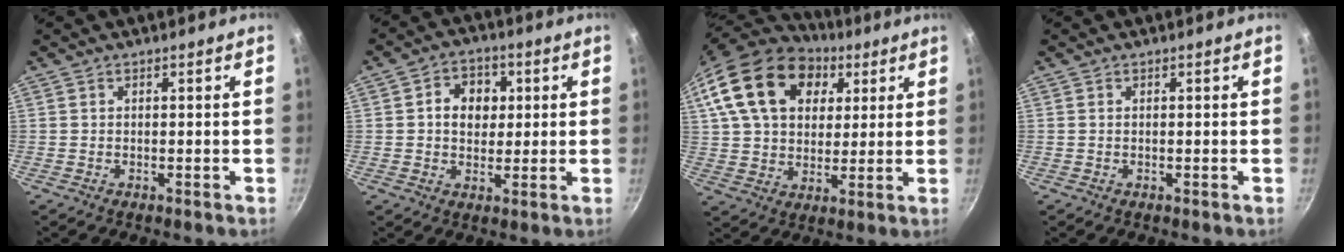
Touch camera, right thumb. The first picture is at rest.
{"total": 7.5, "force": [1.3, 6.1, 4.2], "torque": [-0.035, 0.004, 0.014]}
{"total": 23.0, "force": [8.8, 15.9, 14.0], "torque": [-0.238, 0.003, 0.152]}
{"total": 0.0}